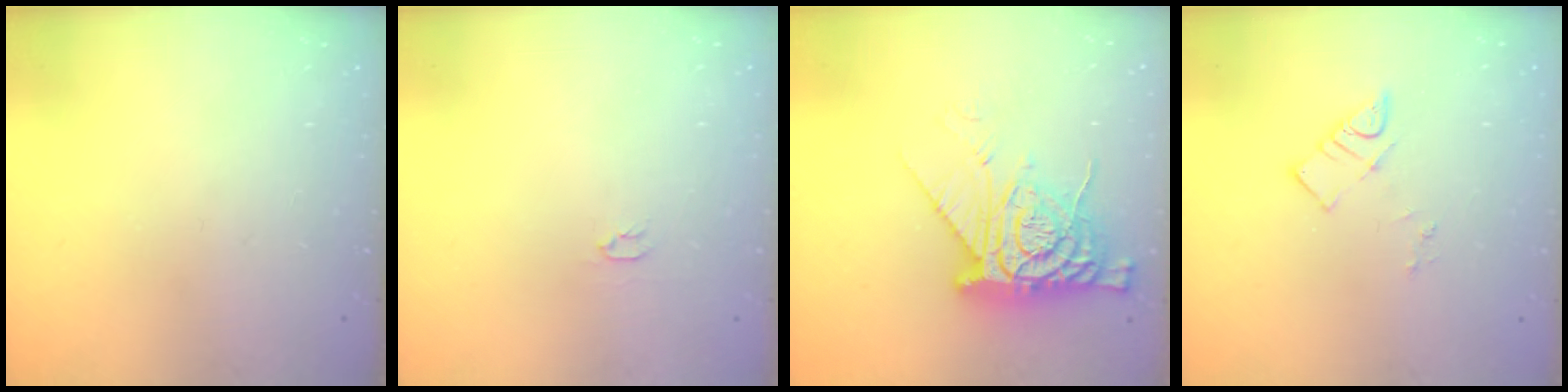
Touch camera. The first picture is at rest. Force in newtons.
{"total": 2.0, "press": 2.0, "slide": 0.3}
{"total": 13.0, "press": 12.9, "slide": 1.0}
{"total": 3.4, "press": 3.4, "slide": 0.2}